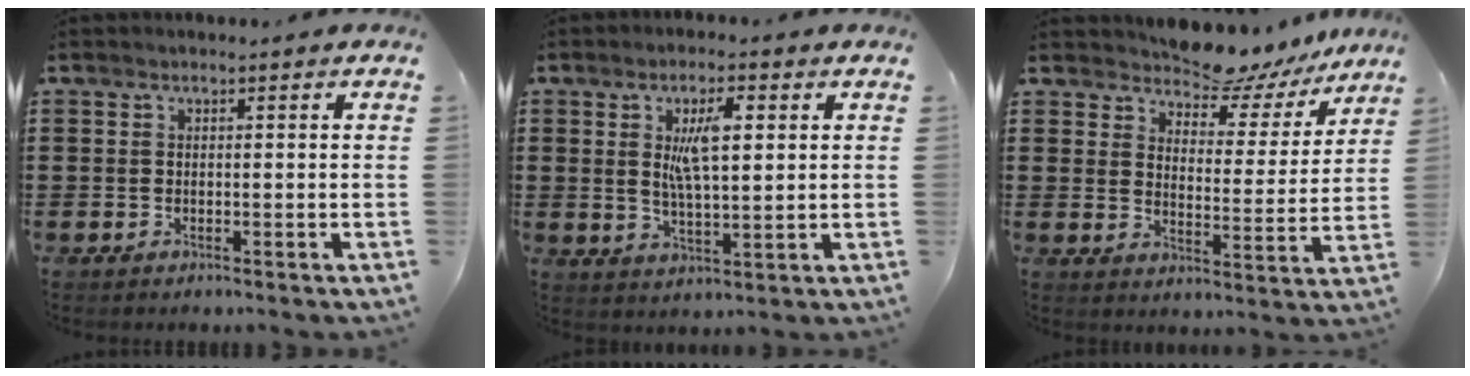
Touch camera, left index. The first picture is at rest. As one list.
[{"total": 6.5, "force": [2.0, 2.3, 5.7], "torque": [-0.113, 0.006, 0.030]}, {"total": 7.3, "force": [7.2, 0.8, 1.1], "torque": [-0.031, -0.060, 0.125]}]